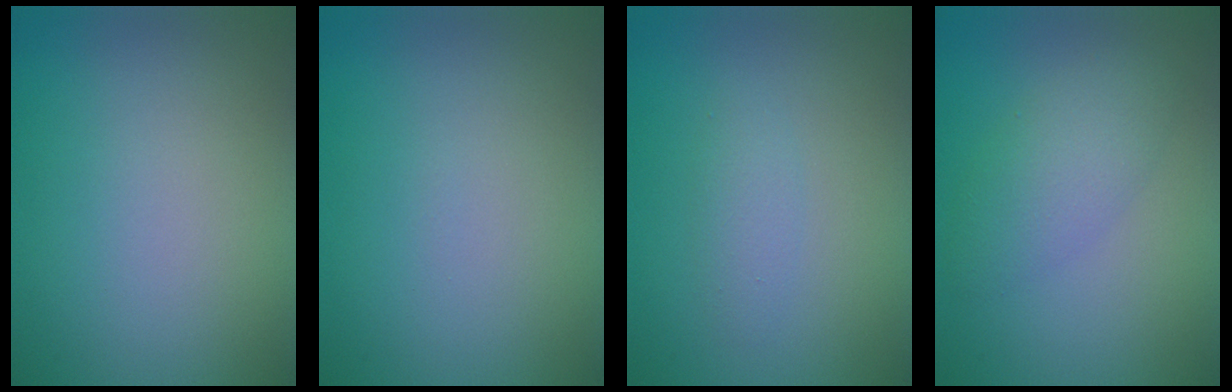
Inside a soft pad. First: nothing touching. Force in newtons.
{"total": 0.0}
{"total": 1.4, "press": 1.4, "slide": 0.1}
{"total": 3.1, "press": 3.1, "slide": 0.0}